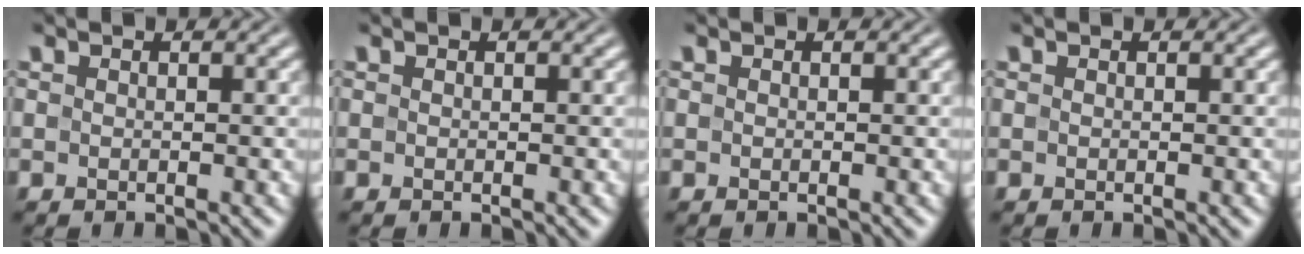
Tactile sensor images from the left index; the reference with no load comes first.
{"total": 0.0}
{"total": 0.0}
{"total": 0.0}